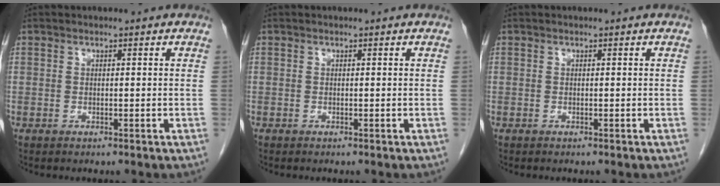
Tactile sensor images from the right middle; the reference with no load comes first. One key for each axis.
{"total": 0.0}
{"total": 0.0}